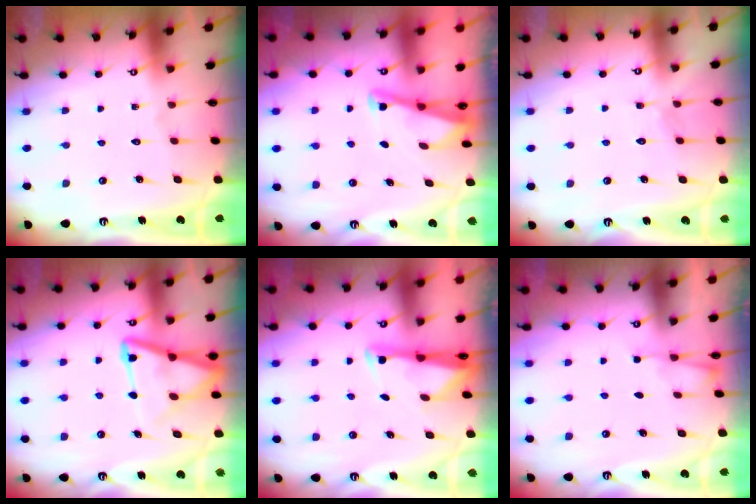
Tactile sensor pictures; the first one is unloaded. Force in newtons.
{"total": 2.9, "press": 2.8, "slide": 0.4}
{"total": 3.3, "press": 3.3, "slide": 0.4}
{"total": 10.8, "press": 10.7, "slide": 1.3}
{"total": 2.7, "press": 2.7, "slide": 0.4}
{"total": 2.4, "press": 2.4, "slide": 0.4}